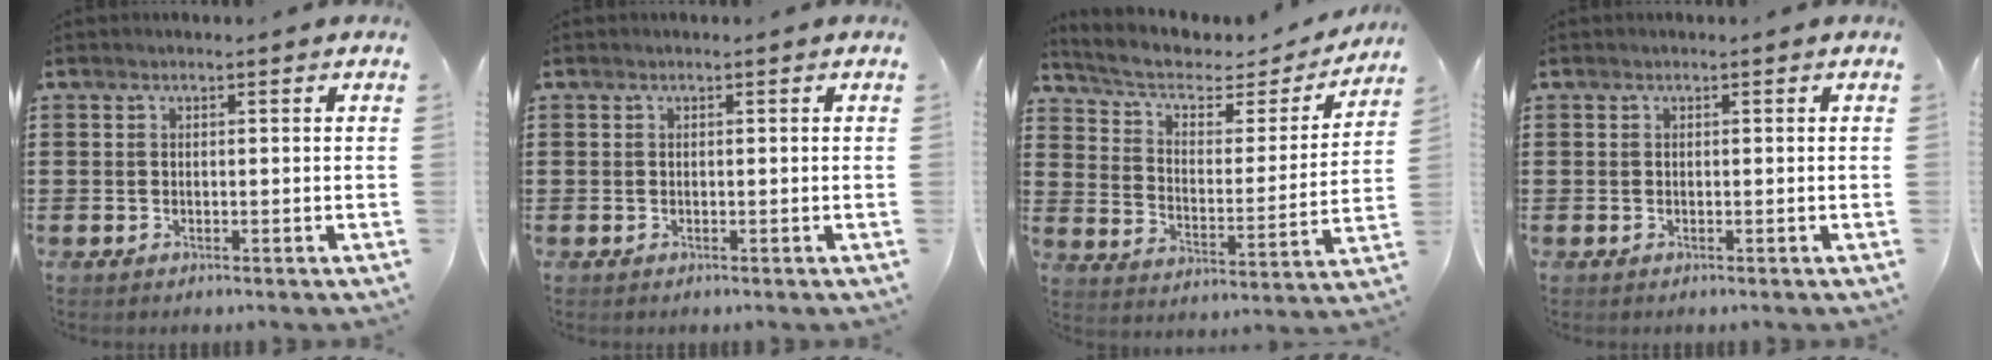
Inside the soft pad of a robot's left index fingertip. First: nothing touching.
{"total": 0.0}
{"total": 5.7, "force": [4.2, 2.3, 3.1], "torque": [-0.080, -0.025, 0.070]}
{"total": 0.0}